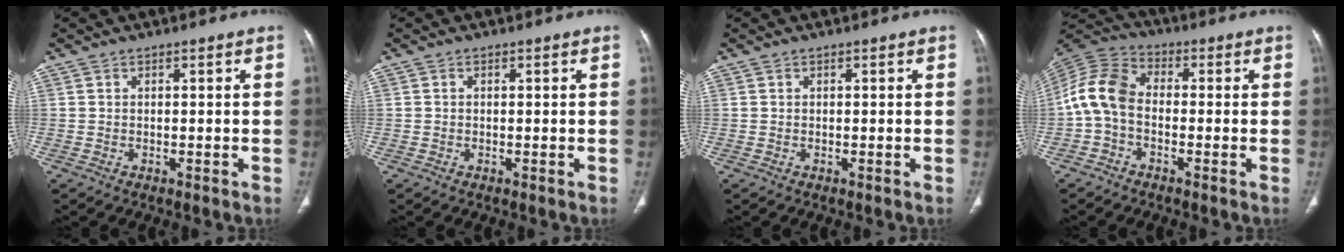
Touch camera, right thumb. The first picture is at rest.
{"total": 0.0}
{"total": 0.0}
{"total": 9.2, "force": [-1.4, 6.2, 6.6], "torque": [-0.134, 0.028, -0.043]}